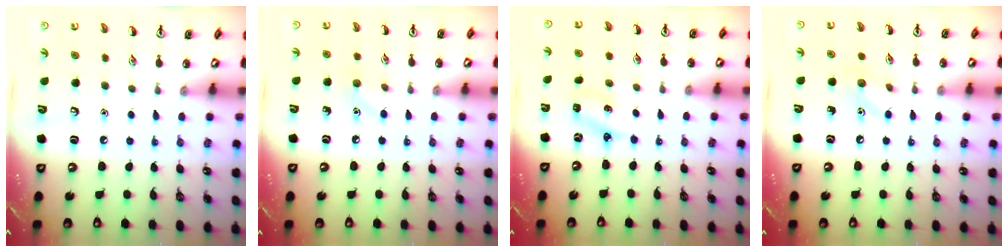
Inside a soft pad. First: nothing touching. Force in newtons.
{"total": 6.2, "press": 5.9, "slide": 1.8}
{"total": 2.6, "press": 2.4, "slide": 0.8}
{"total": 5.8, "press": 5.7, "slide": 1.1}